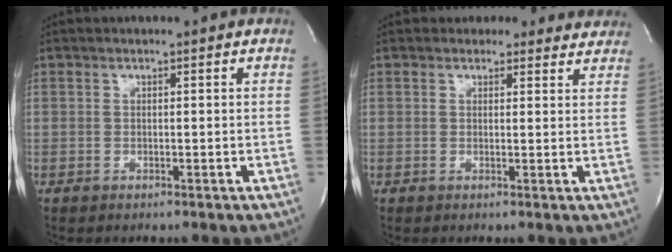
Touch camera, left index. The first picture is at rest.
{"total": 6.8, "force": [6.0, 3.0, 0.0], "torque": [0.031, 0.004, 0.044]}